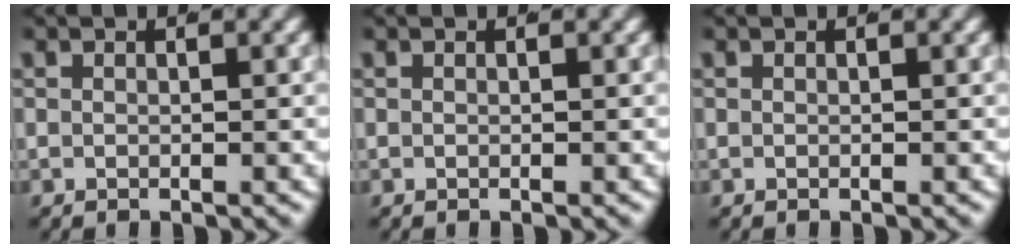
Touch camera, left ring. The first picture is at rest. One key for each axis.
{"total": 0.0}
{"total": 0.0}